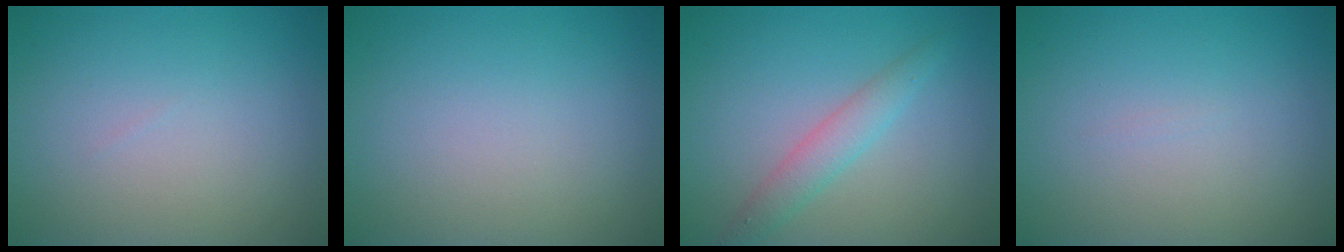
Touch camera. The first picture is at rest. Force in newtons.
{"total": 0.0}
{"total": 2.3, "press": 2.3, "slide": 0.1}
{"total": 0.0}